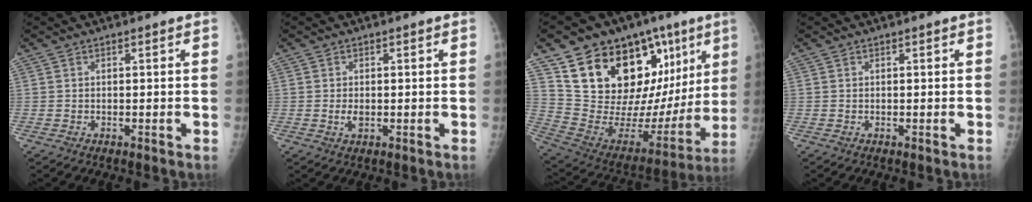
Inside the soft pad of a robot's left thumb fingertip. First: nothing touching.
{"total": 1.7, "force": [-0.1, 1.1, 1.3], "torque": [-0.022, -0.002, -0.001]}
{"total": 29.6, "force": [13.0, 14.8, 22.1], "torque": [-0.297, -0.019, 0.232]}
{"total": 0.0}